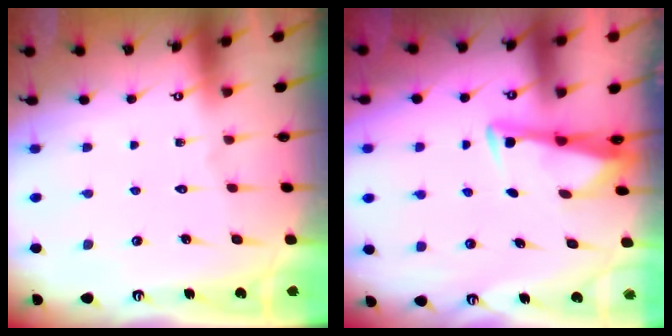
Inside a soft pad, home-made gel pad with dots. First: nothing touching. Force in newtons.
{"total": 3.5, "press": 3.5, "slide": 0.3}